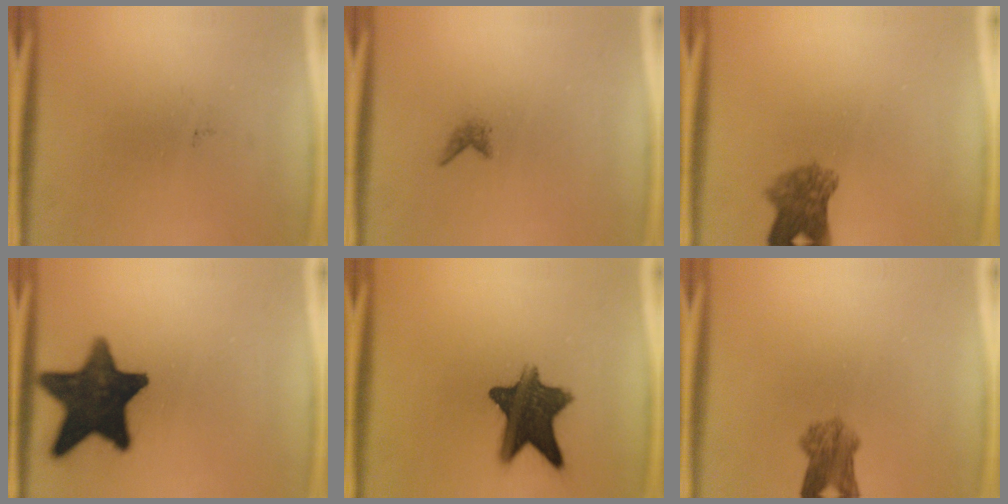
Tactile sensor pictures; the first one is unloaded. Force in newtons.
{"total": 0.8}
{"total": 5.4}
{"total": 16.8}
{"total": 12.2}
{"total": 4.6}